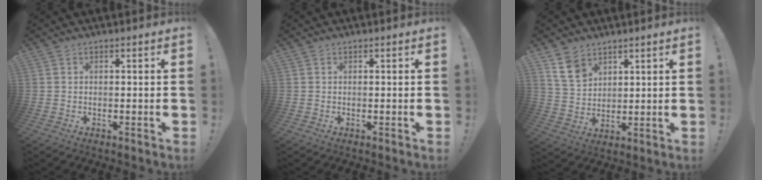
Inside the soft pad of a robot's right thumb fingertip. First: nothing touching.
{"total": 0.0}
{"total": 8.8, "force": [5.8, 5.8, 3.2], "torque": [-0.056, -0.030, 0.117]}